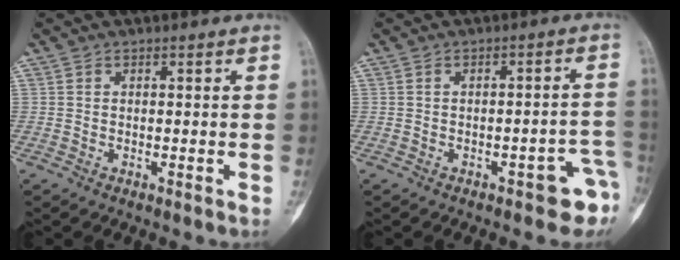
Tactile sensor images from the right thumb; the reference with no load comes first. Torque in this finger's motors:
{"motor_torque": [1.37, 0.44, 0.60, -0.74, 0.08]}